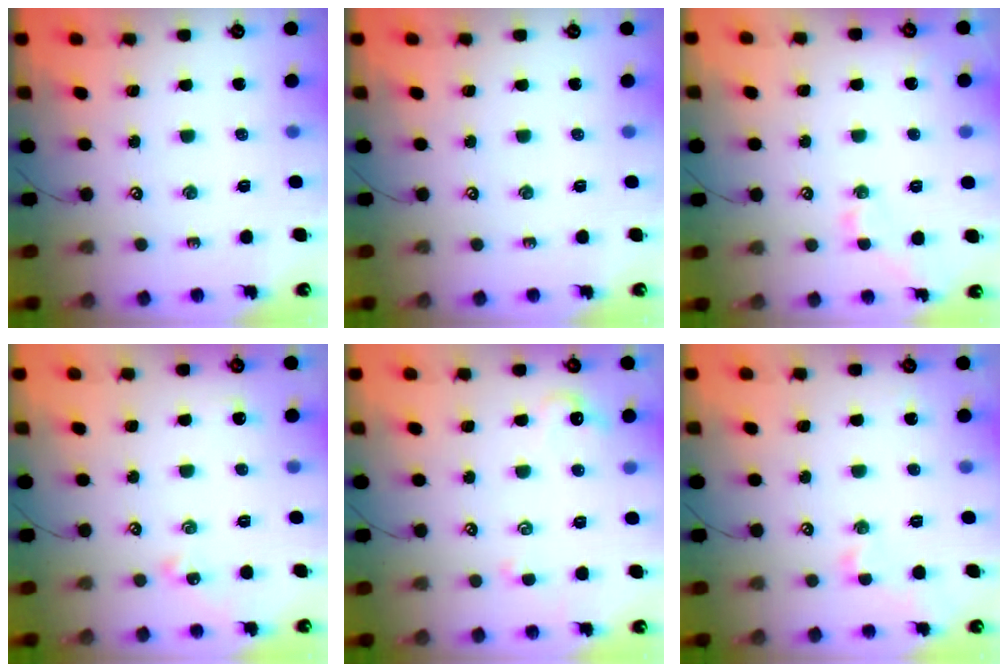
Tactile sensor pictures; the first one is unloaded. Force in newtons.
{"total": 0.0}
{"total": 1.2, "press": 0.9, "slide": 0.7}
{"total": 0.8, "press": 0.6, "slide": 0.4}
{"total": 2.3, "press": 2.2, "slide": 0.7}
{"total": 0.0}